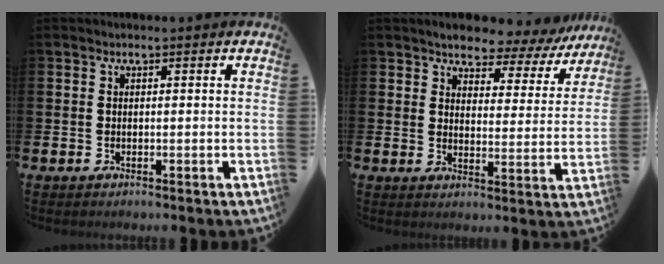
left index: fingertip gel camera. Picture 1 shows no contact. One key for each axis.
{"total": 4.4, "fx": 4.2, "fy": 1.0, "fz": 0.6, "tx": -0.034, "ty": -0.037, "tz": 0.066}